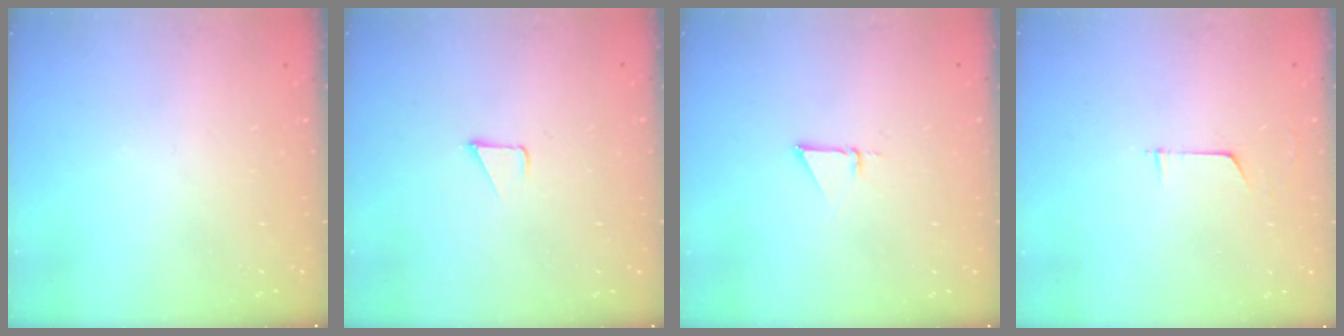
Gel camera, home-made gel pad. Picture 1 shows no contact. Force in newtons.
{"total": 1.8, "press": 1.7, "slide": 0.1}
{"total": 3.1, "press": 3.1, "slide": 0.2}
{"total": 3.2, "press": 3.2, "slide": 0.3}